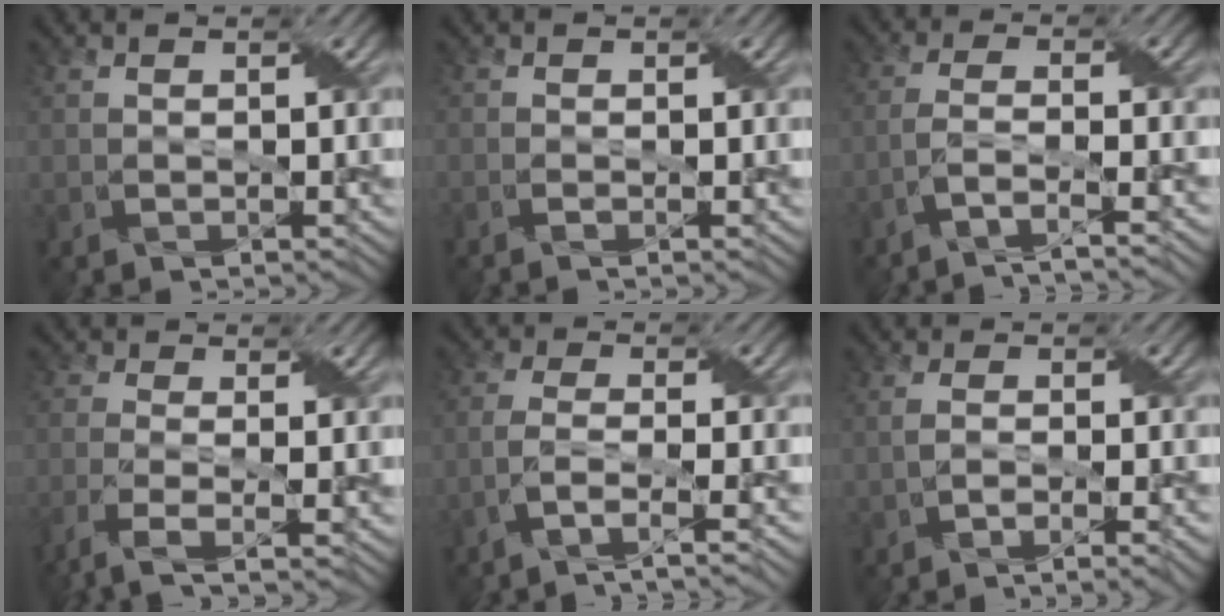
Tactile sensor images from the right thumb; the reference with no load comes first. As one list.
[{"total": 0.8, "force": [-0.6, 0.1, 0.5], "torque": [-0.003, 0.004, -0.016]}, {"total": 5.7, "force": [-4.0, 1.0, 4.0], "torque": [-0.065, 0.009, -0.082]}, {"total": 5.3, "force": [-3.2, 1.4, 4.0], "torque": [-0.079, -0.004, -0.073]}, {"total": 6.1, "force": [-4.2, 1.4, 4.2], "torque": [-0.075, 0.005, -0.083]}, {"total": 3.7, "force": [-2.0, 0.9, 3.1], "torque": [-0.048, -0.001, -0.036]}]